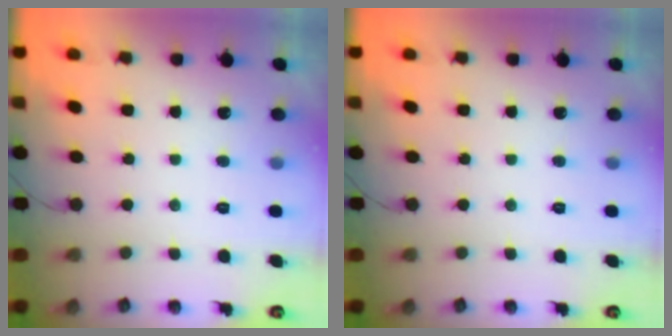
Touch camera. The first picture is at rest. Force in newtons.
{"total": 0.0}